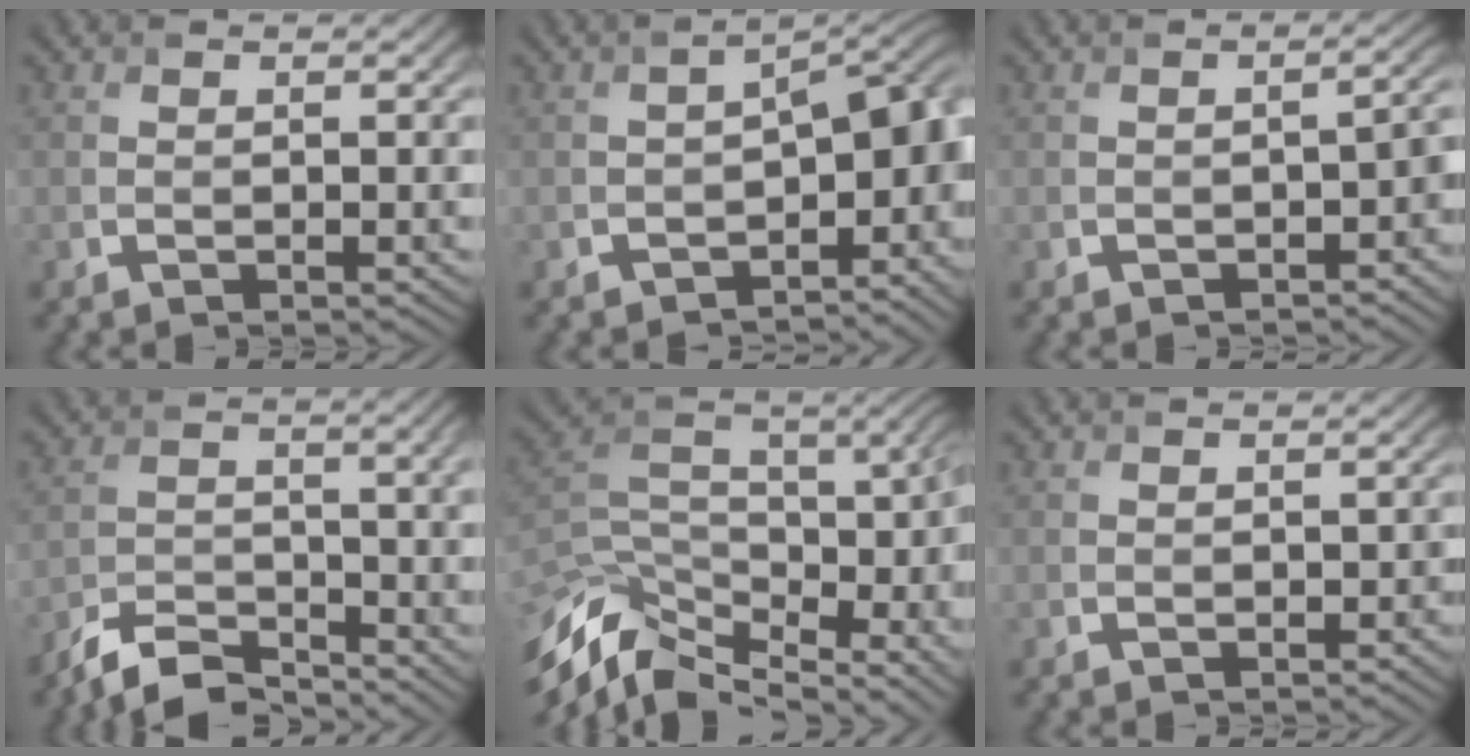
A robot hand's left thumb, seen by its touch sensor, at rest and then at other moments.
{"total": 9.1, "force": [-3.1, 4.5, 7.2], "torque": [-0.082, -0.020, -0.039]}
{"total": 3.0, "force": [-1.8, 1.2, 2.2], "torque": [-0.026, 0.001, -0.022]}
{"total": 7.8, "force": [-6.6, 2.1, 3.6], "torque": [-0.067, -0.007, -0.131]}
{"total": 13.4, "force": [-3.7, 6.7, 10.9], "torque": [-0.259, -0.014, -0.046]}
{"total": 0.9, "force": [-0.6, 0.5, 0.3], "torque": [-0.005, -0.002, -0.008]}